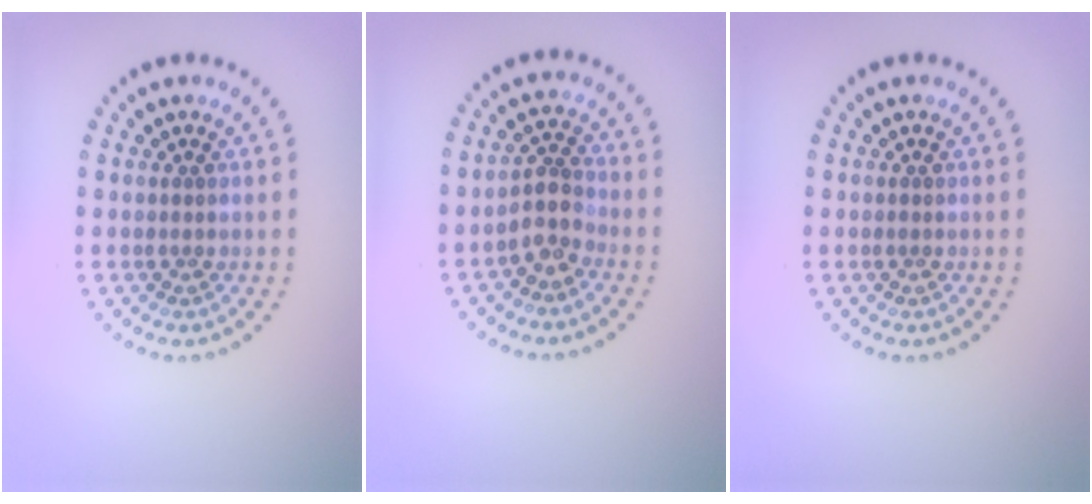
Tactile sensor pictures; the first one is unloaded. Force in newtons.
{"total": 2.3, "press": 1.9, "slide": 1.3}
{"total": 0.0}